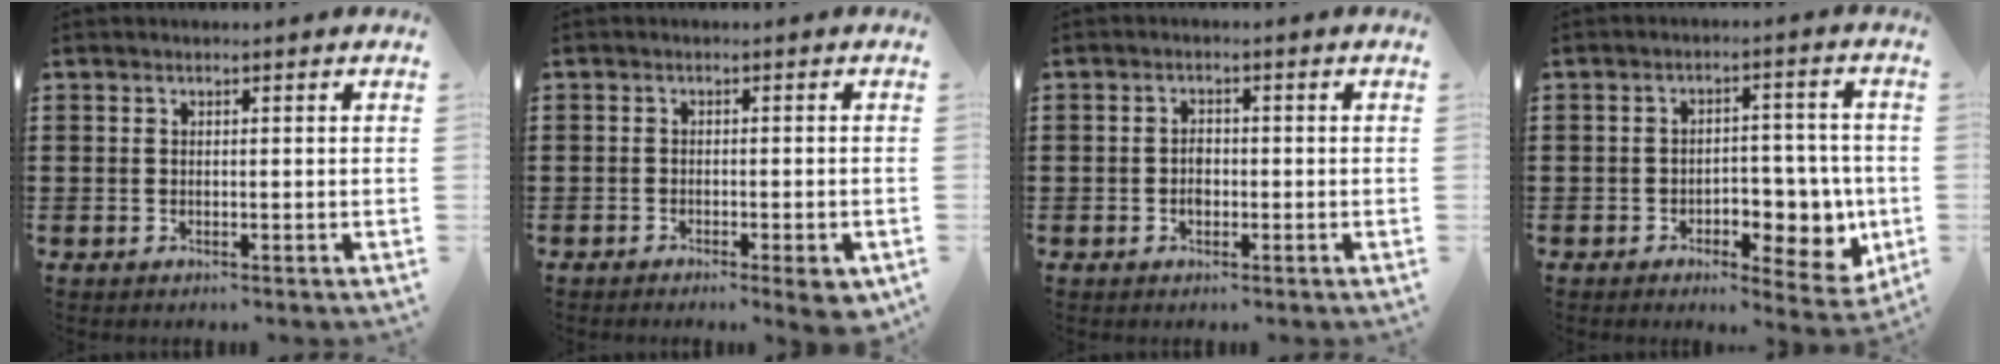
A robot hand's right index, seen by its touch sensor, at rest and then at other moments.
{"total": 2.2, "force": [-1.7, 0.4, 1.5], "torque": [-0.023, -0.001, -0.028]}
{"total": 2.0, "force": [-0.6, 1.3, 1.4], "torque": [-0.027, 0.004, -0.012]}
{"total": 6.5, "force": [-1.7, 4.4, 4.5], "torque": [-0.056, 0.006, -0.032]}